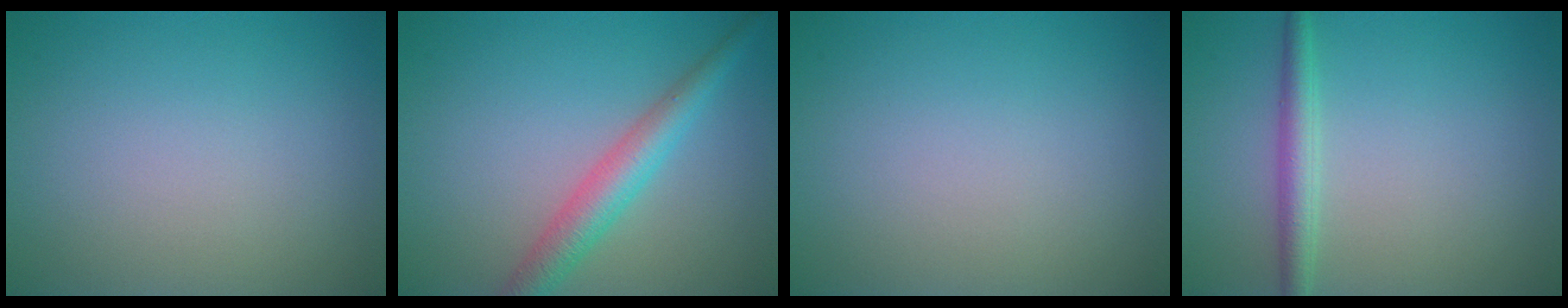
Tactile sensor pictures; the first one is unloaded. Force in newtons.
{"total": 3.8, "press": 3.8, "slide": 0.1}
{"total": 0.0}
{"total": 2.4, "press": 2.4, "slide": 0.1}